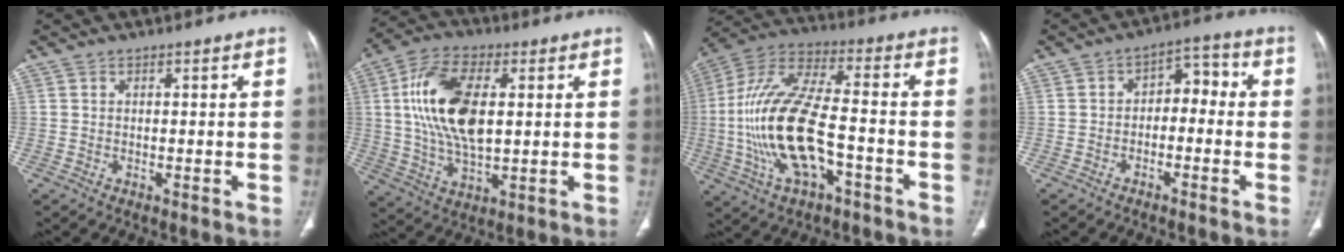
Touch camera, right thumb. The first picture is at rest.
{"total": 16.7, "force": [2.7, 8.6, 14.1], "torque": [-0.273, 0.002, 0.052]}
{"total": 20.2, "force": [-4.3, 8.7, 17.7], "torque": [-0.373, 0.036, -0.073]}
{"total": 6.0, "force": [-1.2, 4.1, 4.3], "torque": [-0.037, 0.042, -0.029]}